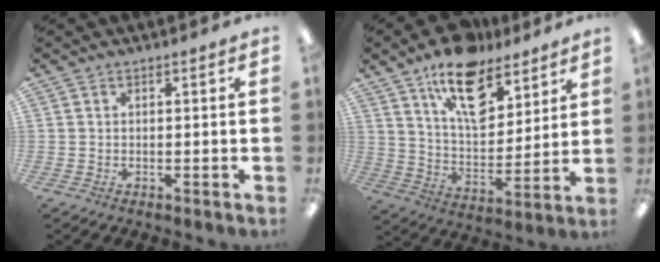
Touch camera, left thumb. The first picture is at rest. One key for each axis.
{"total": 17.2, "fx": 11.3, "fy": 8.9, "fz": 9.5, "tx": -0.144, "ty": -0.058, "tz": 0.196}